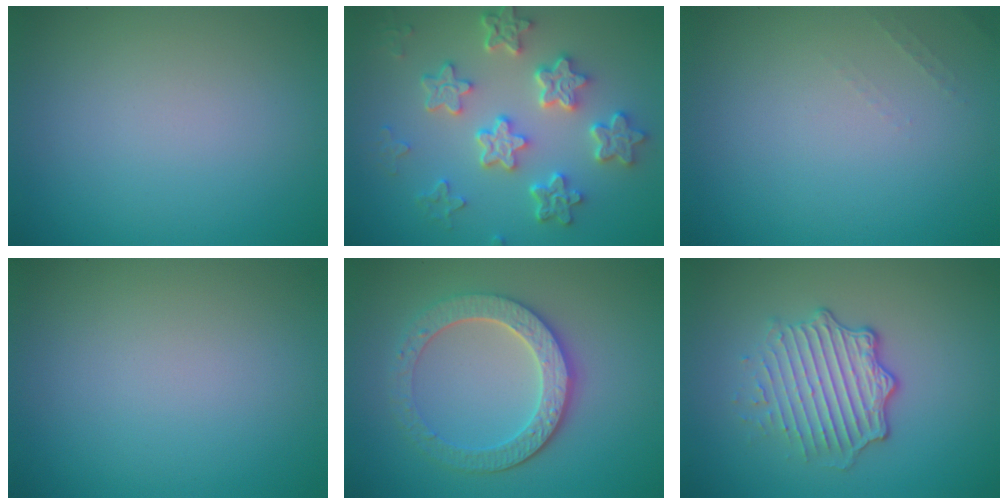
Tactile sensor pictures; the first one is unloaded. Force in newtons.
{"total": 6.5, "press": 5.0, "slide": 4.2}
{"total": 0.6, "press": 0.6, "slide": 0.2}
{"total": 0.0}
{"total": 4.6, "press": 4.1, "slide": 2.1}
{"total": 4.8, "press": 3.5, "slide": 3.3}